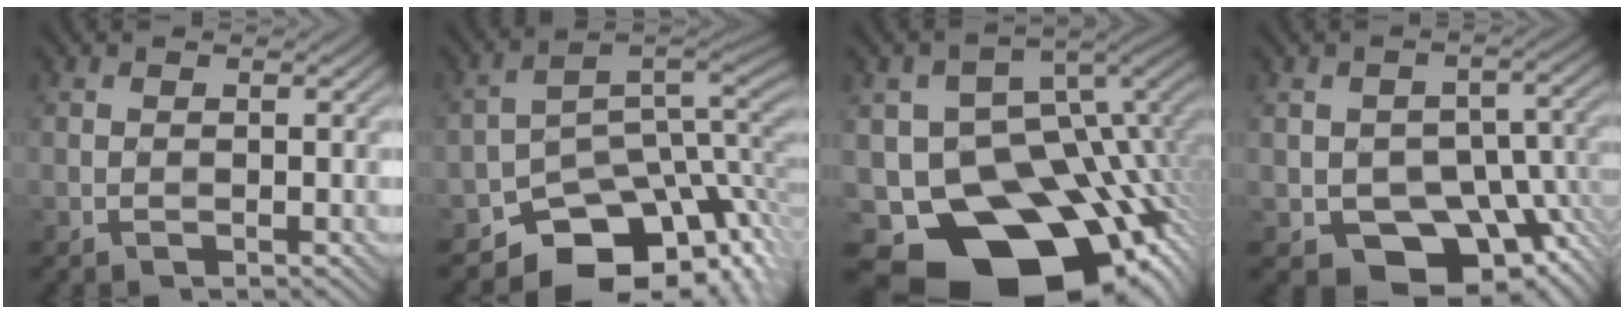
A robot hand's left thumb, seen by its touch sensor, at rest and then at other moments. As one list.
[{"total": 11.0, "force": [-5.8, 7.2, 6.0], "torque": [-0.079, -0.026, -0.088]}, {"total": 18.9, "force": [-7.7, 13.2, 11.2], "torque": [-0.176, -0.047, -0.099]}, {"total": 12.1, "force": [-5.6, 7.6, 7.6], "torque": [-0.110, -0.020, -0.089]}]